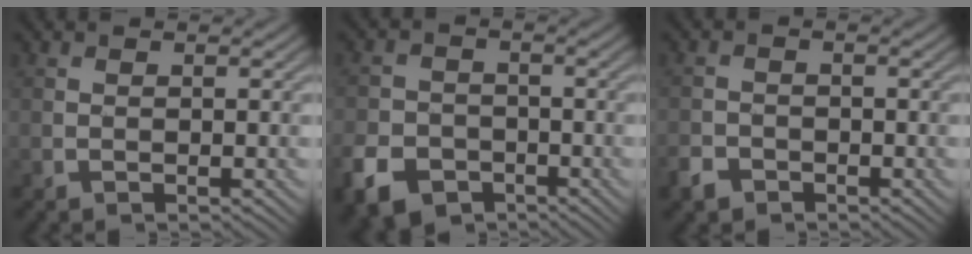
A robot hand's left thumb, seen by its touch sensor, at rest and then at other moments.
{"total": 6.8, "force": [-4.0, 4.8, 2.8], "torque": [-0.068, -0.014, -0.083]}
{"total": 2.6, "force": [-1.8, 1.6, 0.8], "torque": [-0.018, -0.005, -0.045]}